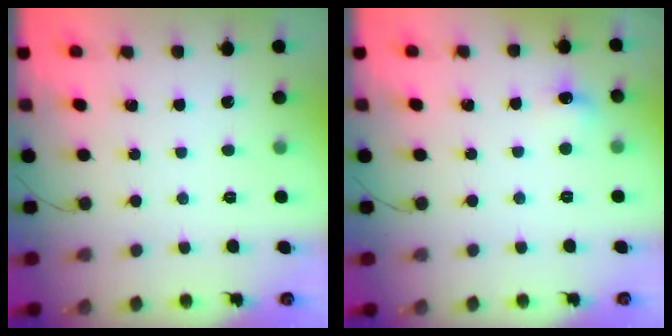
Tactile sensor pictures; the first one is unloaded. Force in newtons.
{"total": 5.9, "press": 5.7, "slide": 1.5}